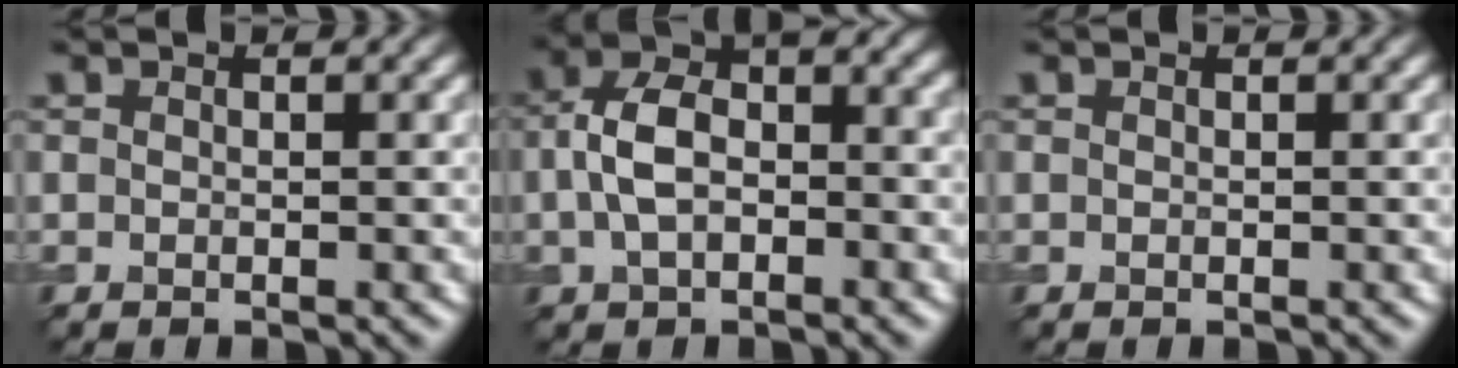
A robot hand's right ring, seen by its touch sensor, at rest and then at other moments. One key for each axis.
{"total": 6.0, "fx": -0.6, "fy": 3.8, "fz": 4.7, "tx": -0.097, "ty": 0.008, "tz": -0.015}
{"total": 0.0}